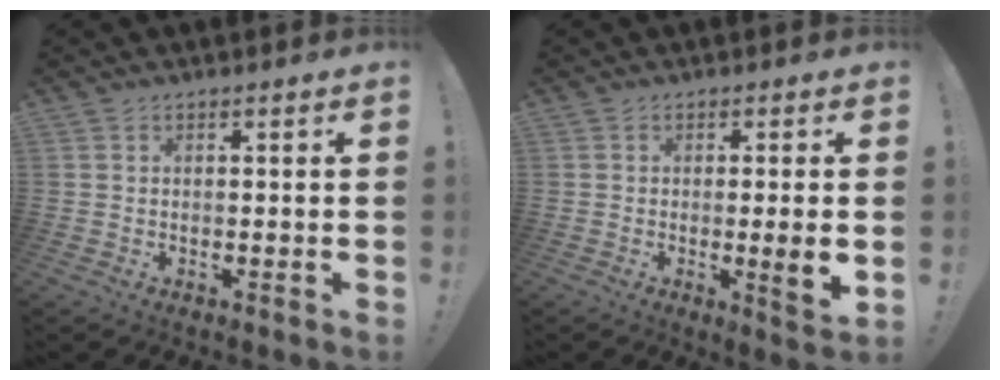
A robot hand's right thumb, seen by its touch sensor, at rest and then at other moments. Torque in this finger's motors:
{"motor_torque": [0.21, 0.57, 0.41, -0.35, 0.03]}